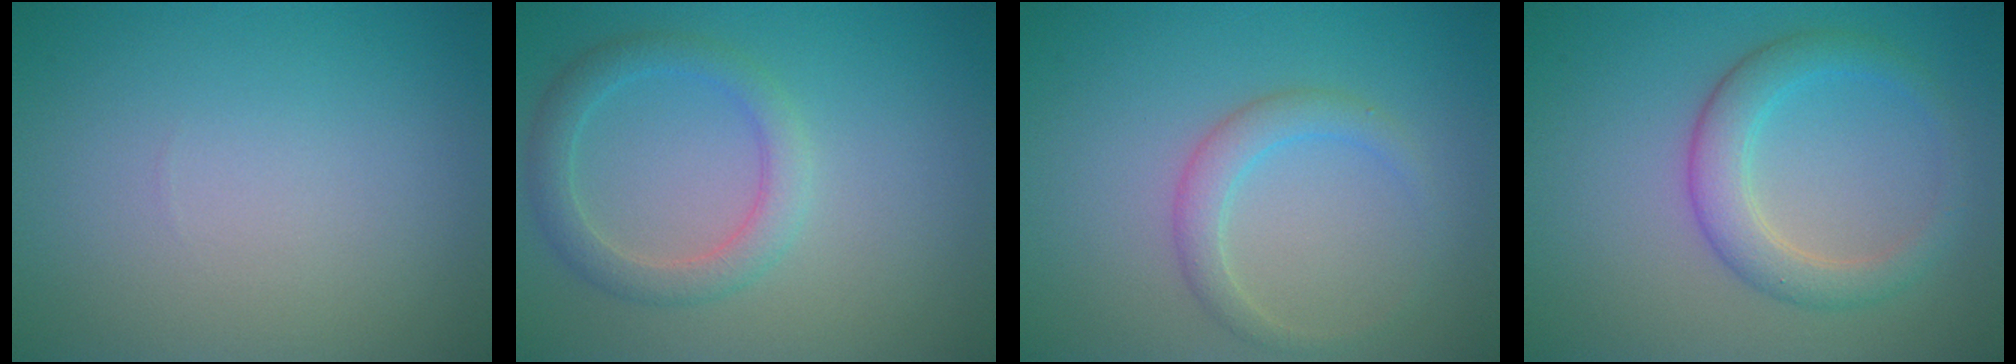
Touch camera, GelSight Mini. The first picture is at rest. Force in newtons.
{"total": 2.9, "press": 2.9, "slide": 0.1}
{"total": 2.2, "press": 2.2, "slide": 0.1}
{"total": 3.6, "press": 3.6, "slide": 0.1}